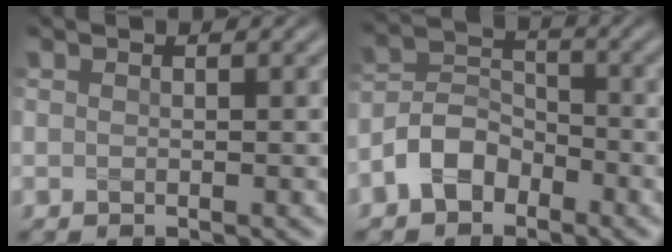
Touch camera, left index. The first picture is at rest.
{"total": 4.0, "force": [-2.5, 2.6, 1.7], "torque": [-0.033, 0.013, -0.058]}